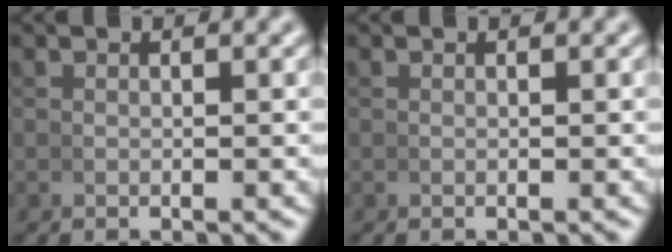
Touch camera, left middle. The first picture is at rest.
{"total": 0.0}